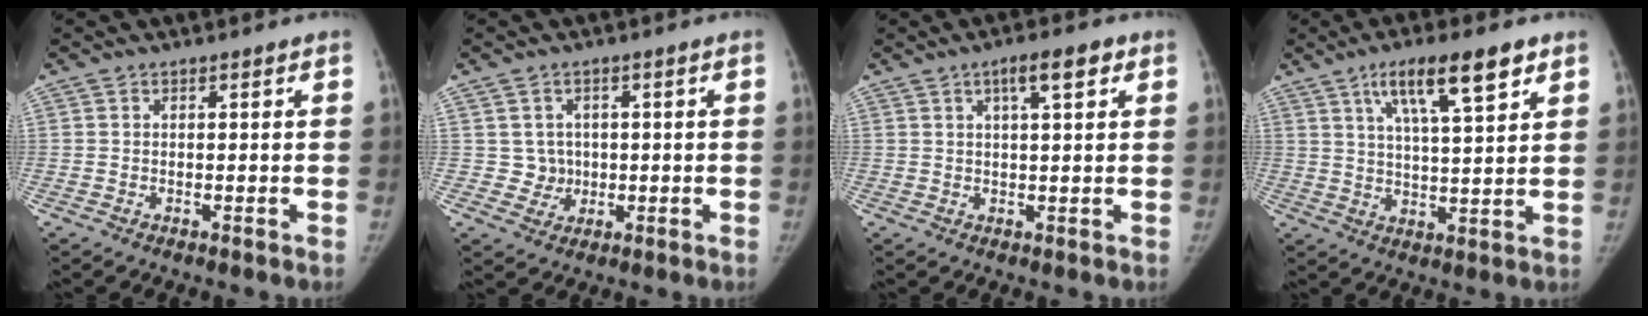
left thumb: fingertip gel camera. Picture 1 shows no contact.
{"total": 3.8, "force": [0.3, 3.7, 0.6], "torque": [0.012, 0.003, 0.008]}
{"total": 5.3, "force": [2.5, 1.4, 4.4], "torque": [-0.065, 0.000, 0.038]}
{"total": 12.1, "force": [6.8, 2.9, 9.6], "torque": [-0.150, -0.021, 0.114]}